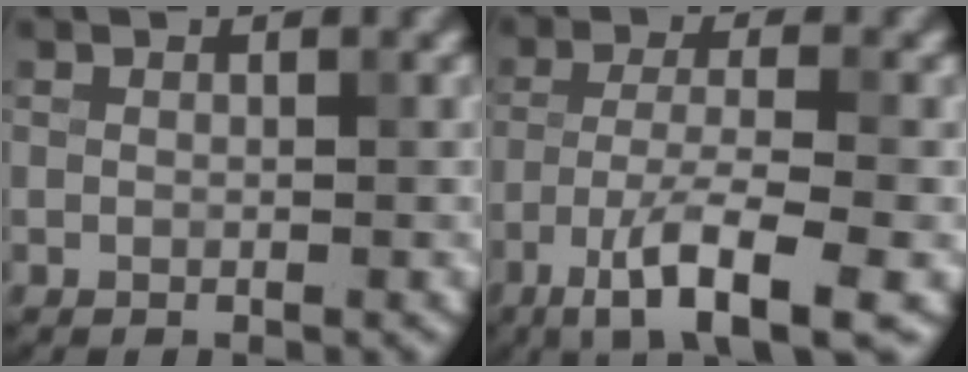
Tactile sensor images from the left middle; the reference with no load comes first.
{"total": 7.5, "force": [-4.2, 1.7, 6.0], "torque": [-0.103, -0.002, -0.077]}